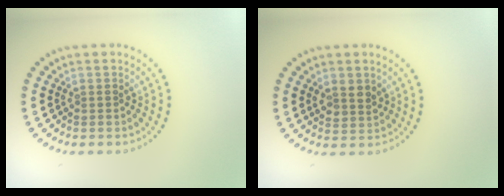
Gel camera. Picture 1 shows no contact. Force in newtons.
{"total": 1.8, "press": 1.6, "slide": 0.7}